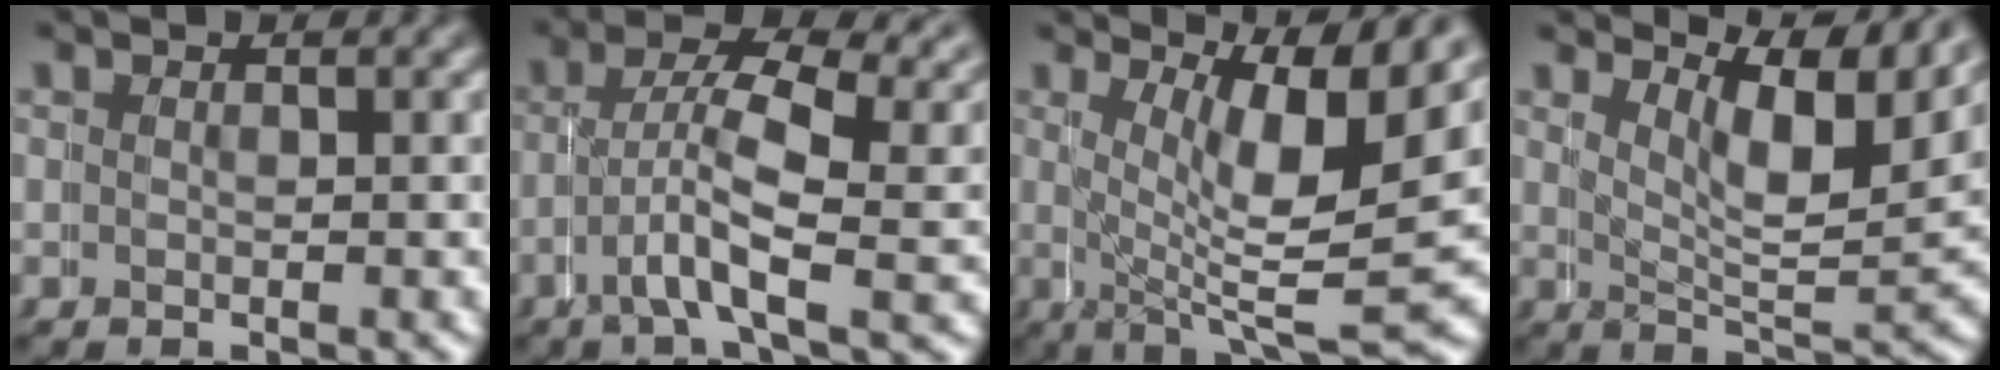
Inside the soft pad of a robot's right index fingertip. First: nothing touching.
{"total": 5.5, "force": [1.2, 2.6, 4.7], "torque": [-0.093, -0.004, 0.002]}
{"total": 9.6, "force": [1.4, 3.3, 8.9], "torque": [-0.123, -0.020, 0.019]}
{"total": 7.1, "force": [4.5, 2.4, 4.9], "torque": [-0.073, -0.005, 0.060]}